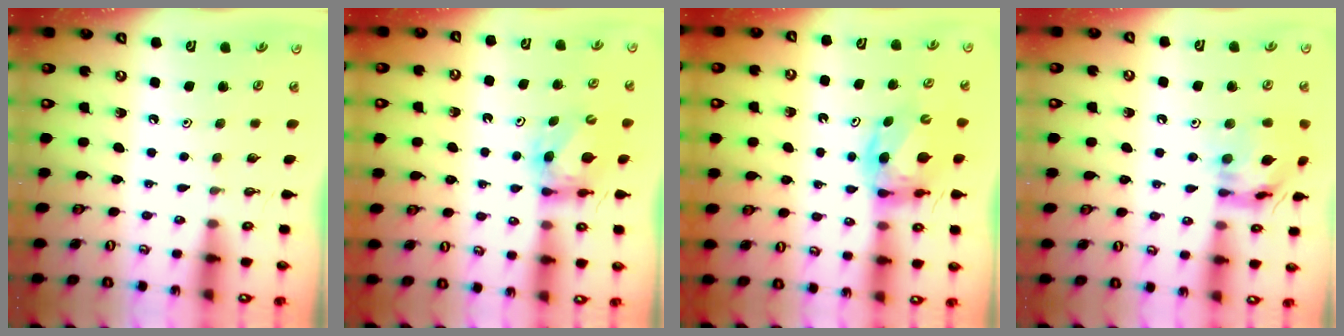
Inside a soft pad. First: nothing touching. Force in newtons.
{"total": 6.3, "press": 6.3, "slide": 0.4}
{"total": 7.6, "press": 7.5, "slide": 0.9}
{"total": 14.5, "press": 14.5, "slide": 1.3}